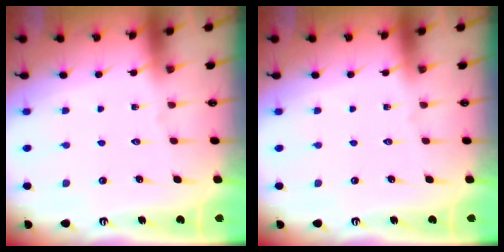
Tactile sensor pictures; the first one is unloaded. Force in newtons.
{"total": 0.0}